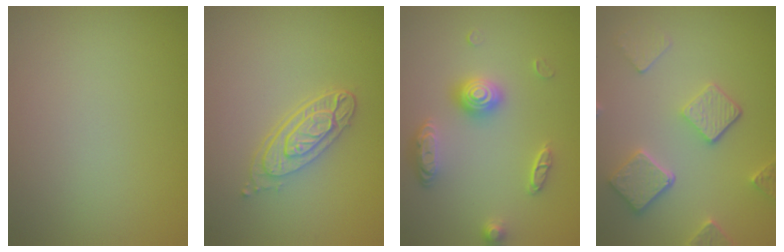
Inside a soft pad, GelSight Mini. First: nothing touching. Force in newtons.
{"total": 3.8, "press": 3.0, "slide": 2.3}
{"total": 3.3, "press": 2.9, "slide": 1.6}
{"total": 5.1, "press": 3.9, "slide": 3.2}